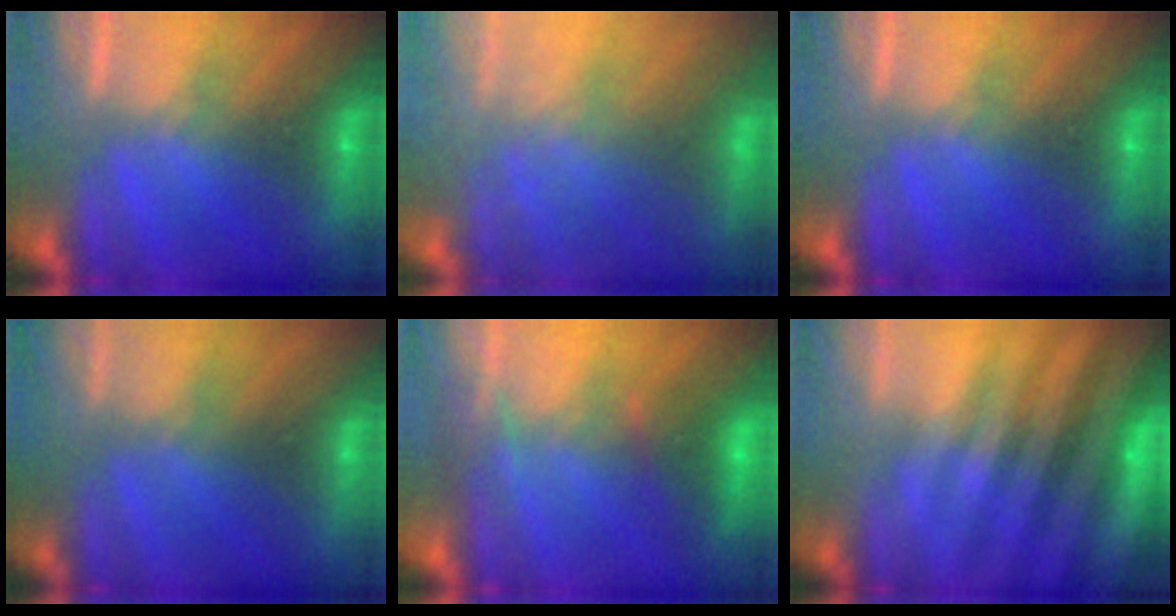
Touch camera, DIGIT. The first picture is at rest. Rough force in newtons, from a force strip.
{"total": 7.9}
{"total": 0.0}
{"total": 2.7}
{"total": 3.4}
{"total": 8.9}